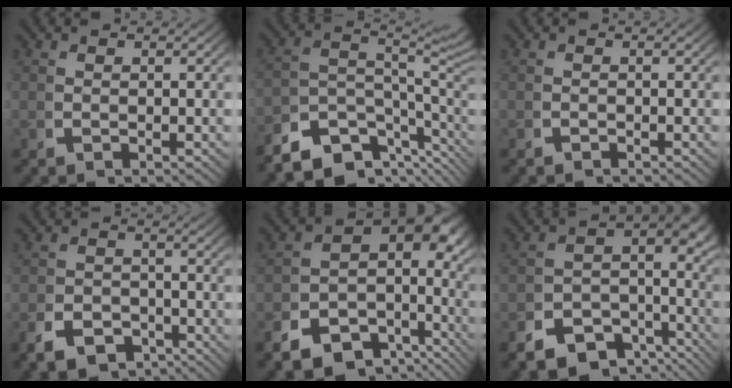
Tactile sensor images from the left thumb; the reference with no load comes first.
{"total": 7.8, "force": [-4.2, 4.2, 5.1], "torque": [-0.073, -0.017, -0.073]}
{"total": 0.7, "force": [-0.7, 0.1, 0.0], "torque": [-0.002, -0.006, -0.011]}
{"total": 5.4, "force": [-3.6, 3.7, 1.7], "torque": [-0.030, -0.029, -0.056]}
{"total": 11.6, "force": [-2.5, 7.8, 8.2], "torque": [-0.119, -0.014, -0.046]}
{"total": 10.7, "force": [-4.4, 7.4, 6.4], "torque": [-0.080, -0.026, -0.075]}